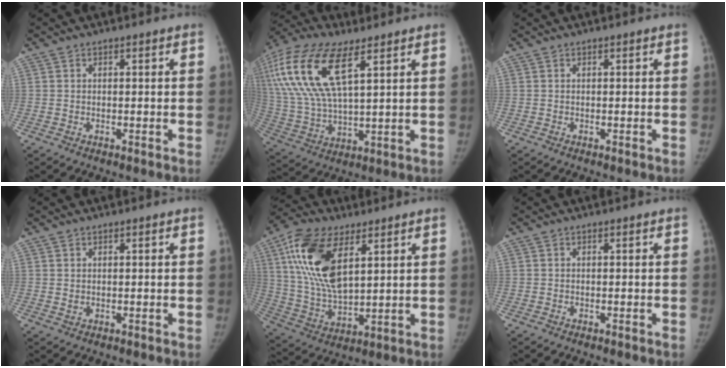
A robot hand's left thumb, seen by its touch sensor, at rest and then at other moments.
{"total": 21.3, "force": [8.8, 8.9, 17.3], "torque": [-0.388, -0.003, 0.170]}
{"total": 0.0}
{"total": 0.7, "force": [0.4, 0.5, 0.4], "torque": [-0.001, -0.004, 0.008]}
{"total": 17.8, "force": [7.4, 8.7, 13.6], "torque": [-0.257, -0.022, 0.144]}
{"total": 0.0}